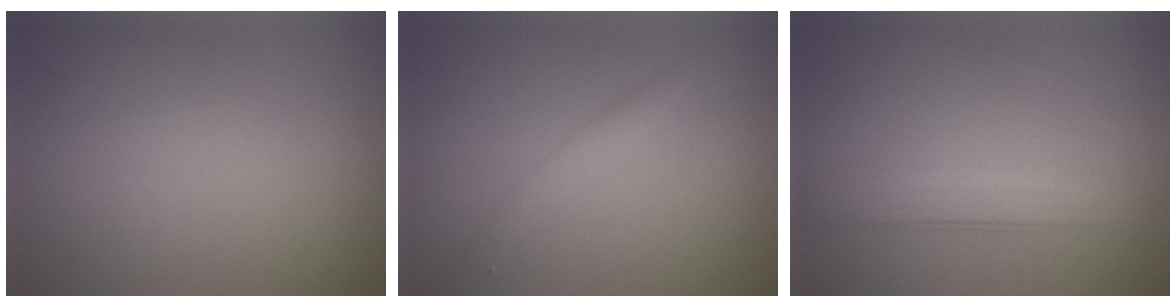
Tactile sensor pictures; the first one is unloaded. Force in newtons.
{"total": 1.7, "press": 1.7, "slide": 0.0}
{"total": 2.4, "press": 2.4, "slide": 0.2}